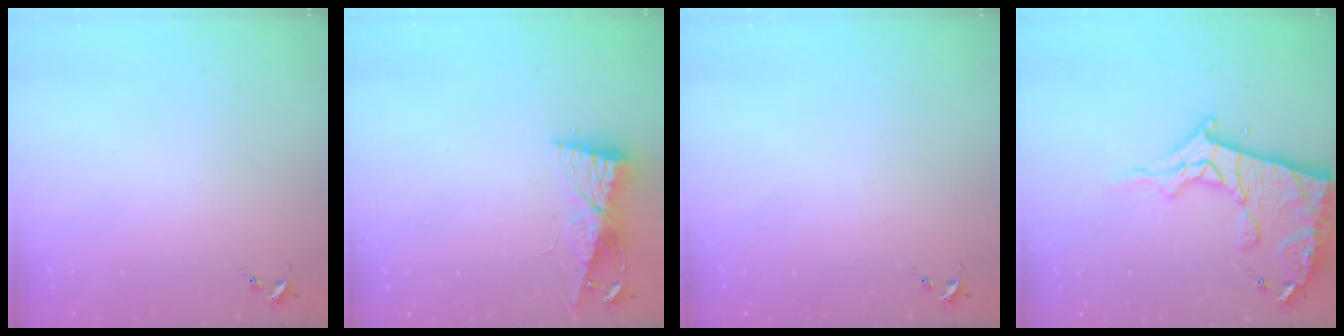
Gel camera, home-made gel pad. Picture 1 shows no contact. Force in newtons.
{"total": 8.5, "press": 8.5, "slide": 0.7}
{"total": 0.0}
{"total": 18.8, "press": 18.7, "slide": 2.0}